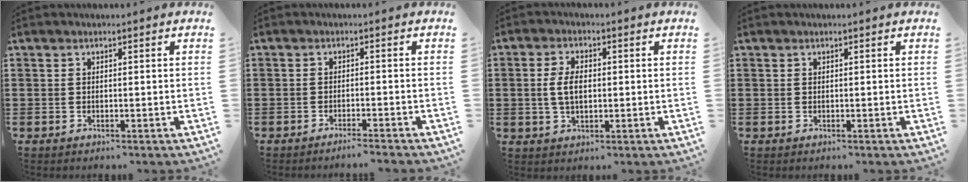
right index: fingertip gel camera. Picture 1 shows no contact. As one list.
[{"total": 1.8, "force": [-1.6, -0.3, 0.5], "torque": [-0.009, 0.002, -0.032]}, {"total": 4.6, "force": [0.1, 2.5, 3.9], "torque": [-0.093, 0.003, -0.004]}, {"total": 0.0}]